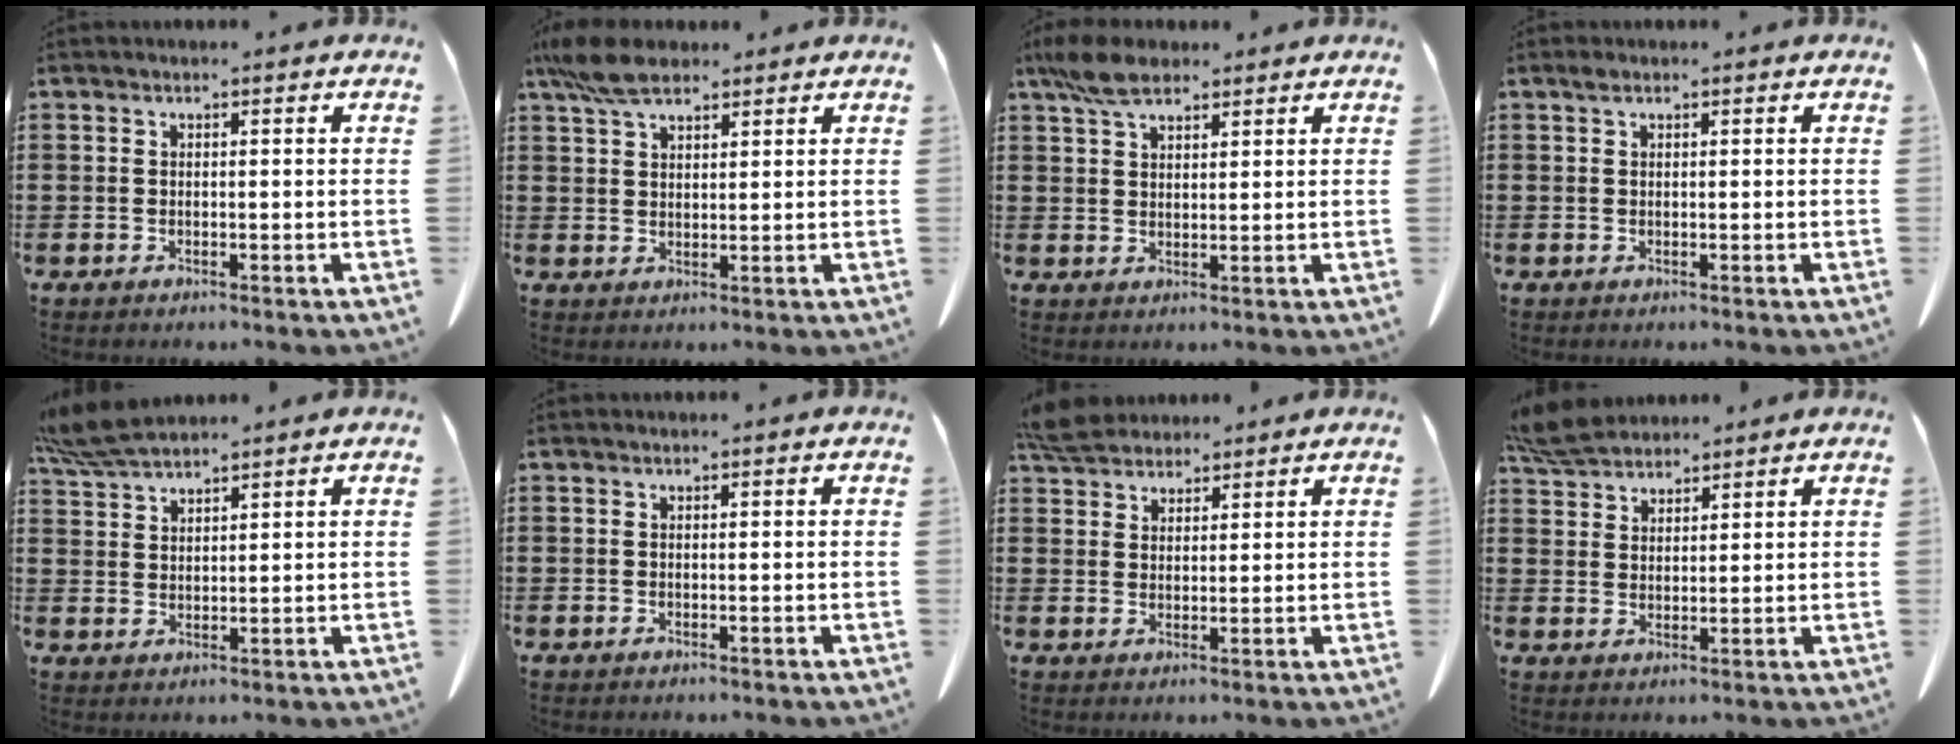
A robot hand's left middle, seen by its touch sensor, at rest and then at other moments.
{"total": 6.5, "force": [4.7, 2.3, 3.7], "torque": [-0.085, -0.002, 0.091]}
{"total": 5.9, "force": [4.3, 2.4, 3.3], "torque": [-0.076, 0.002, 0.082]}
{"total": 0.7, "force": [0.4, 0.3, 0.4], "torque": [-0.010, 0.000, 0.010]}
{"total": 6.0, "force": [5.3, 0.7, 2.7], "torque": [-0.068, -0.012, 0.103]}
{"total": 0.0}
{"total": 5.1, "force": [4.7, 1.4, 1.2], "torque": [-0.039, -0.007, 0.092]}
{"total": 5.9, "force": [5.4, 1.5, 1.7], "torque": [-0.053, -0.009, 0.106]}